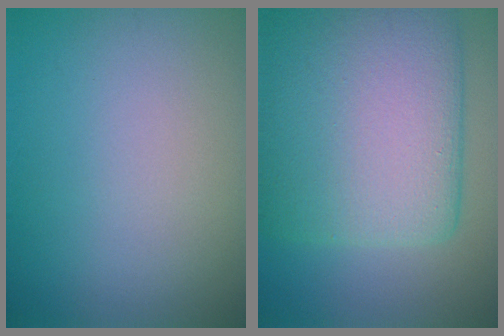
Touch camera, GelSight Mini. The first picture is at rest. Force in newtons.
{"total": 13.8, "press": 13.8, "slide": 0.9}